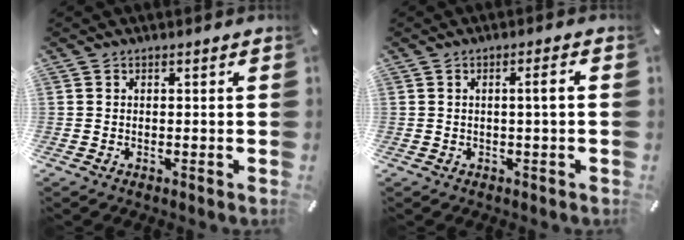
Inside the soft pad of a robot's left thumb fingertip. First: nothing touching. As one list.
[{"total": 3.2, "force": [0.2, 0.1, 3.1], "torque": [-0.057, 0.001, -0.001]}]